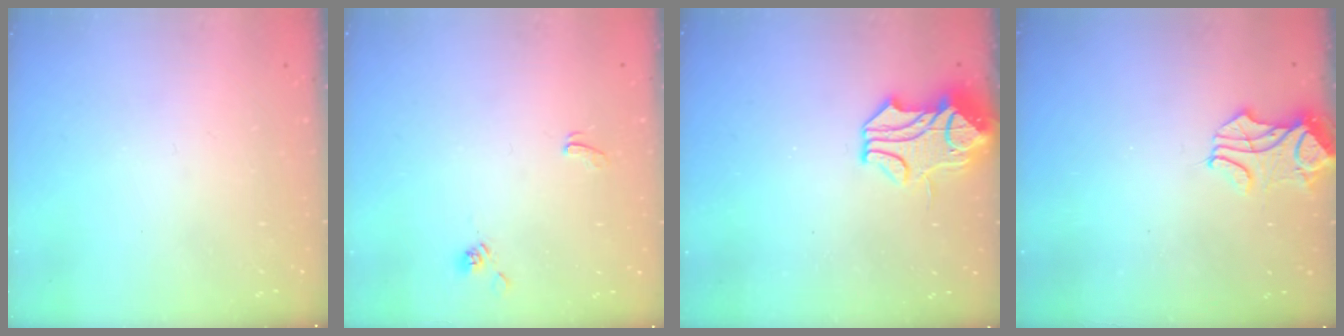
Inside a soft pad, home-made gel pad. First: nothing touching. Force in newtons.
{"total": 1.4, "press": 1.4, "slide": 0.4}
{"total": 2.3, "press": 1.7, "slide": 1.6}
{"total": 1.2, "press": 1.2, "slide": 0.3}